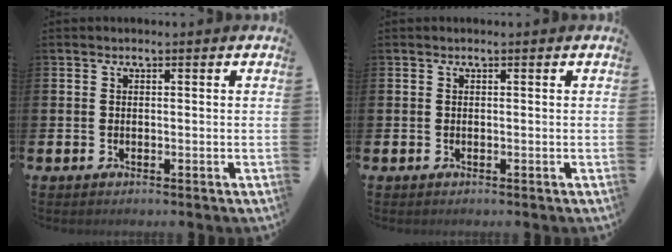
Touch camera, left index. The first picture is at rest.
{"total": 0.0}